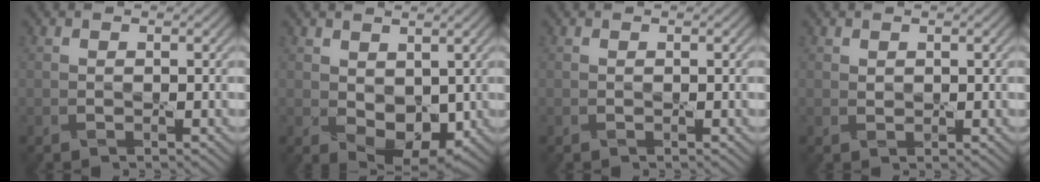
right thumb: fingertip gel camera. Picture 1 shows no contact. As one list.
[{"total": 5.6, "force": [0.5, 3.7, 4.2], "torque": [-0.082, -0.018, 0.016]}, {"total": 0.0}, {"total": 0.7, "force": [0.5, 0.4, 0.2], "torque": [-0.007, -0.002, 0.012]}]